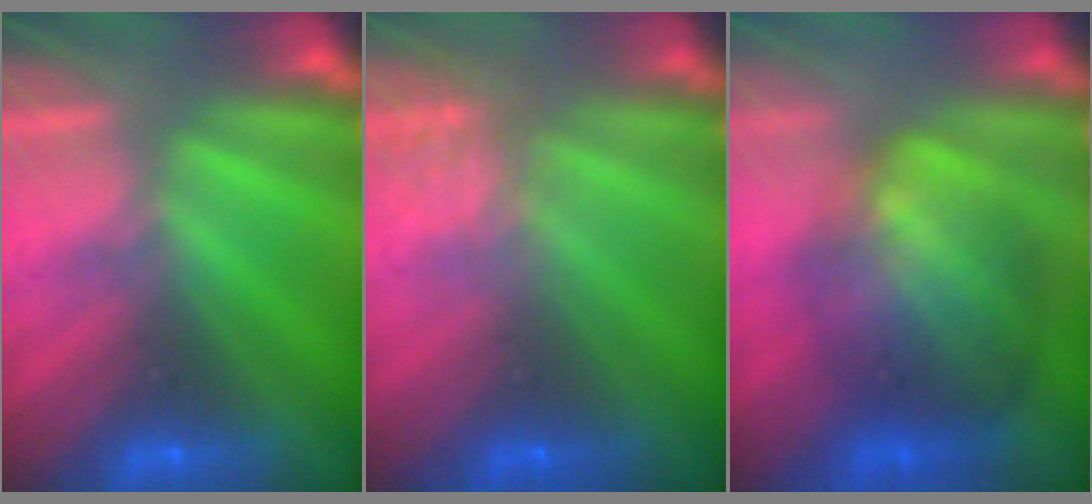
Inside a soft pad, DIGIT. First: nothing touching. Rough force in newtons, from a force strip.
{"total": 1.8}
{"total": 7.7}